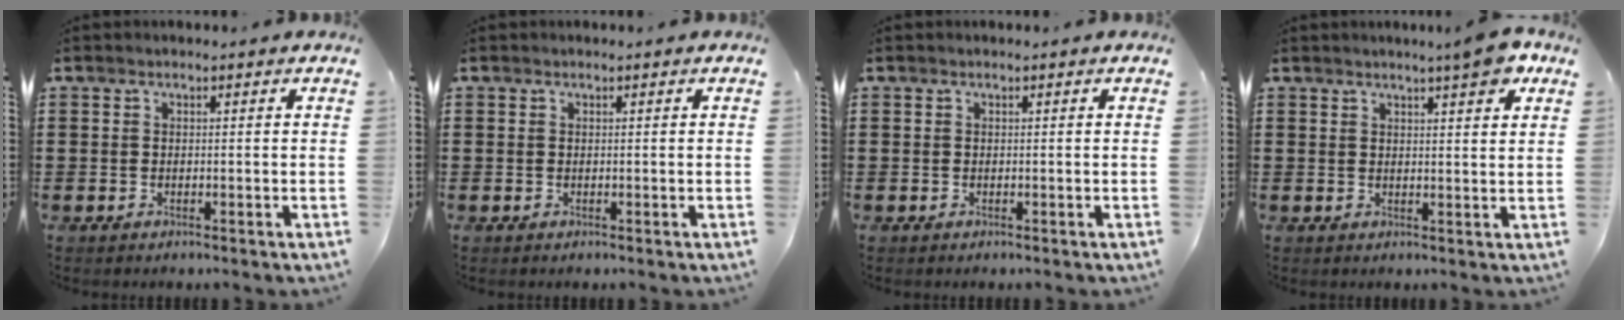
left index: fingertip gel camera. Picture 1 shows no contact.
{"total": 0.0}
{"total": 0.0}
{"total": 5.3, "force": [3.9, 0.3, 3.5], "torque": [-0.056, -0.008, 0.065]}